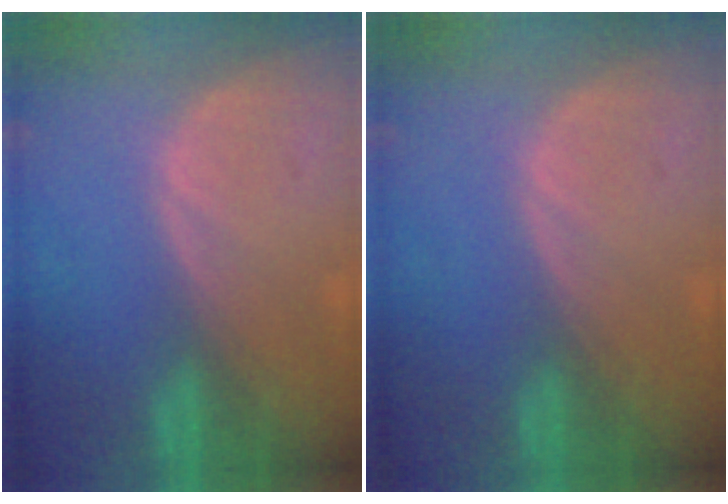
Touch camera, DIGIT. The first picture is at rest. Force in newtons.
{"total": 0.0}